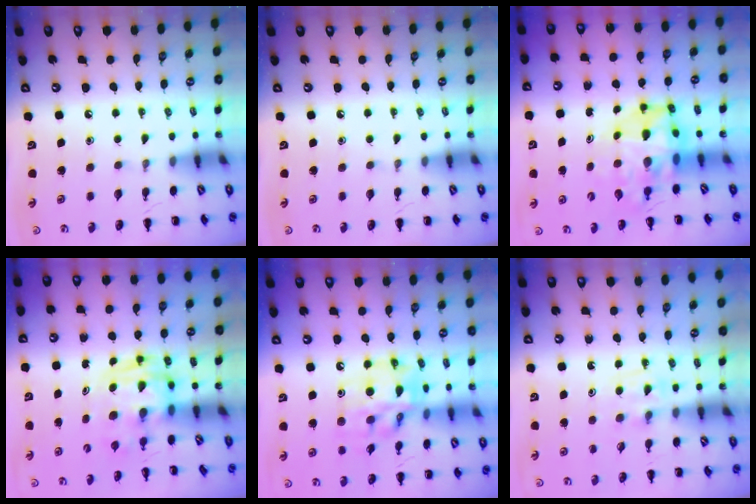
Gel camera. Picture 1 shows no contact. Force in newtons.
{"total": 0.0}
{"total": 7.5, "press": 7.1, "slide": 2.4}
{"total": 2.7, "press": 2.6, "slide": 0.5}
{"total": 14.6, "press": 14.3, "slide": 3.2}
{"total": 4.0, "press": 3.7, "slide": 1.5}